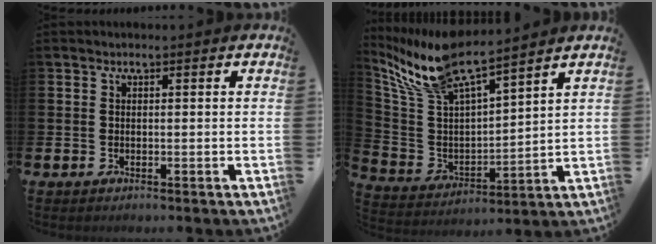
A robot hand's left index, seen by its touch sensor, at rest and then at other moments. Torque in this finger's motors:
{"motor_torque": [1.90, -0.24, 0.33, 0.10]}